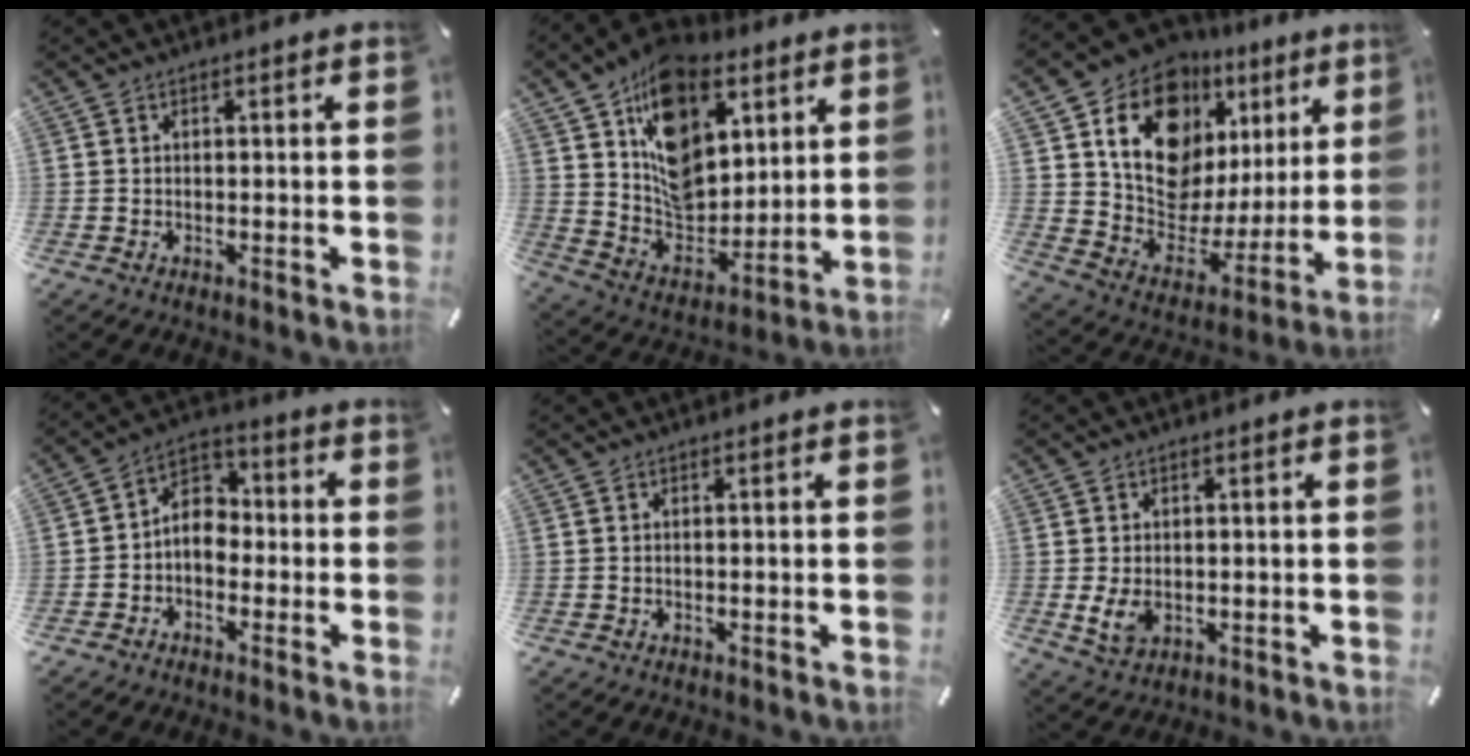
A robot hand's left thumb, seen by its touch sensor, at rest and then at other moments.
{"total": 17.0, "force": [8.3, 12.0, 8.6], "torque": [-0.146, -0.052, 0.155]}
{"total": 16.4, "force": [9.9, 10.9, 7.3], "torque": [-0.127, -0.076, 0.174]}
{"total": 6.7, "force": [-1.9, 5.3, 3.5], "torque": [-0.071, 0.019, -0.037]}
{"total": 0.0}
{"total": 4.5, "force": [-0.3, 3.2, 3.2], "torque": [-0.069, -0.006, -0.007]}